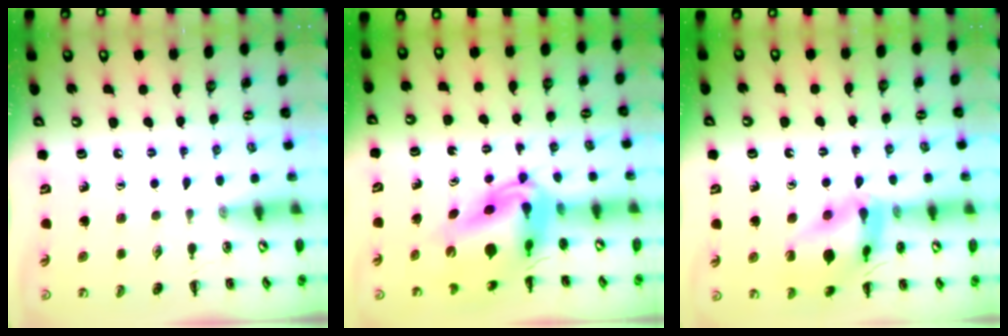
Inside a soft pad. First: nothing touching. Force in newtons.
{"total": 10.5, "press": 10.0, "slide": 3.1}
{"total": 14.1, "press": 14.0, "slide": 1.8}